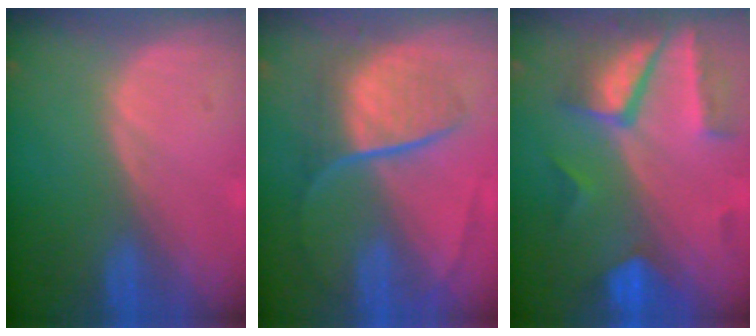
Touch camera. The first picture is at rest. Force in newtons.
{"total": 9.2, "press": 7.6, "slide": 5.2}
{"total": 9.3, "press": 8.2, "slide": 4.3}